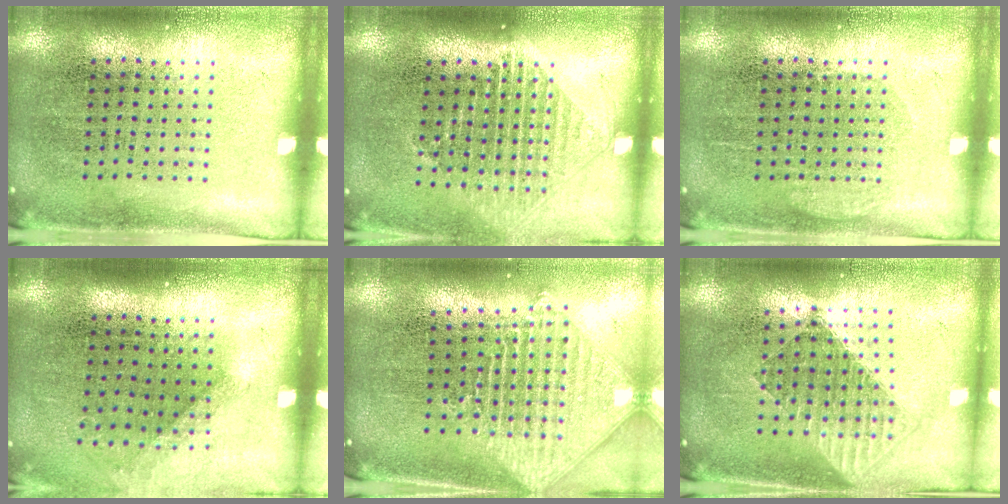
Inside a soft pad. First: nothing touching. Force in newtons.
{"total": 1.2, "press": 1.1, "slide": 0.6}
{"total": 0.9, "press": 0.9, "slide": 0.3}
{"total": 1.2, "press": 0.9, "slide": 0.7}
{"total": 2.0, "press": 1.7, "slide": 1.1}
{"total": 1.5, "press": 1.3, "slide": 0.9}